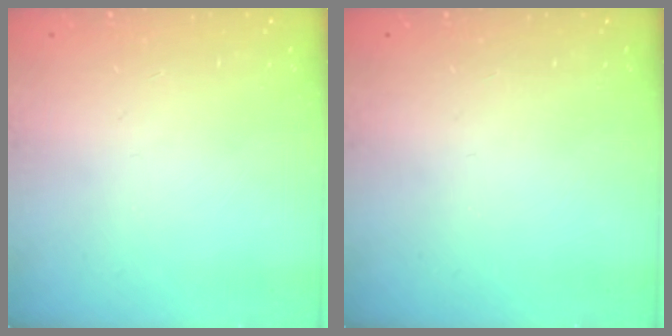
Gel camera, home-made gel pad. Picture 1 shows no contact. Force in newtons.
{"total": 0.0}